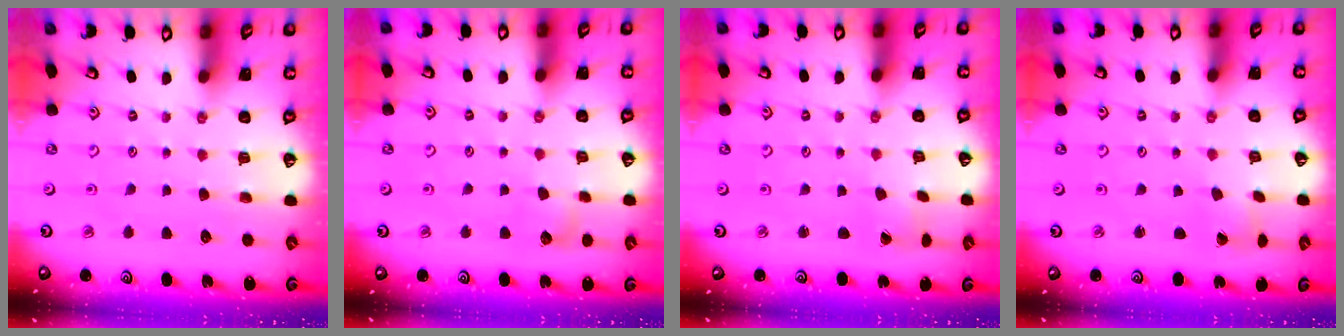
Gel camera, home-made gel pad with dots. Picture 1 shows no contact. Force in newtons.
{"total": 5.2, "press": 5.2, "slide": 0.3}
{"total": 0.8, "press": 0.8, "slide": 0.0}
{"total": 0.6, "press": 0.6, "slide": 0.0}